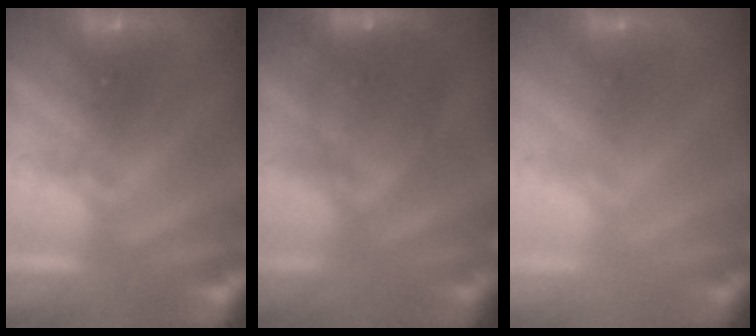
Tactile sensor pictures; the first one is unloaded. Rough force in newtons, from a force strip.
{"total": 7.3}
{"total": 2.1}